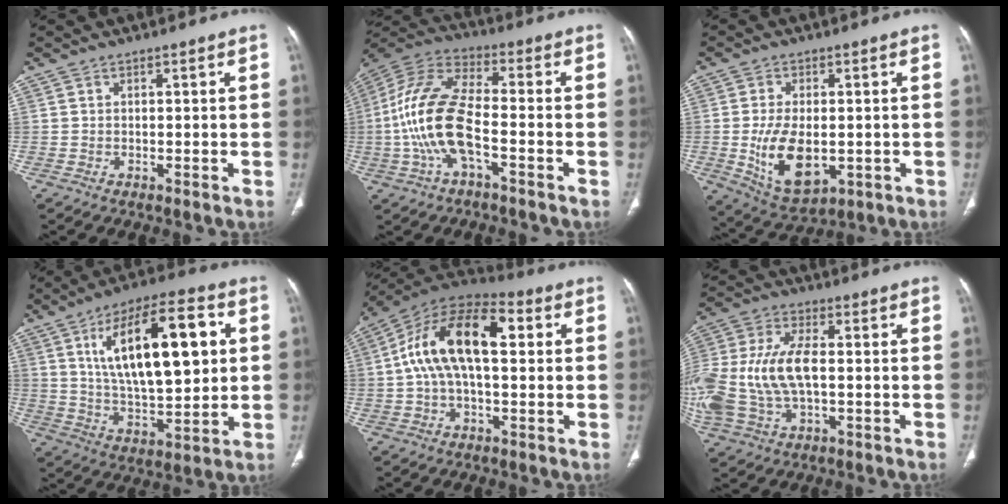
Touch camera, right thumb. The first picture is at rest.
{"total": 15.6, "force": [-3.5, 6.4, 13.8], "torque": [-0.302, 0.036, -0.072]}
{"total": 12.4, "force": [-1.7, 7.0, 10.1], "torque": [-0.170, -0.011, -0.009]}
{"total": 22.0, "force": [5.8, 8.9, 19.3], "torque": [-0.294, -0.007, 0.097]}
{"total": 17.4, "force": [2.7, 8.7, 14.8], "torque": [-0.261, 0.045, 0.038]}
{"total": 19.1, "force": [-1.1, 10.6, 15.9], "torque": [-0.384, 0.008, -0.014]}